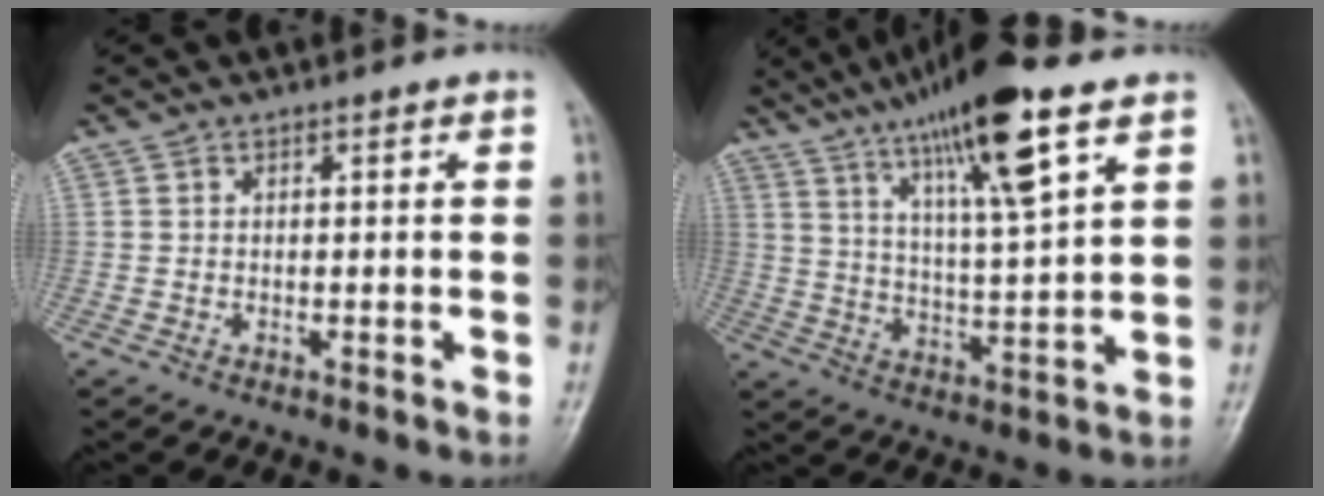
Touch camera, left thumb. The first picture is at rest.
{"total": 17.6, "force": [10.4, 2.7, 13.9], "torque": [-0.229, -0.036, 0.180]}